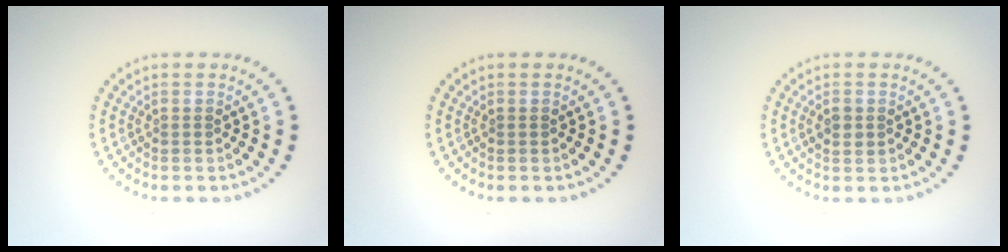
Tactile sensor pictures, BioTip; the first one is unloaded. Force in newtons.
{"total": 0.0}
{"total": 1.0, "press": 1.0, "slide": 0.1}